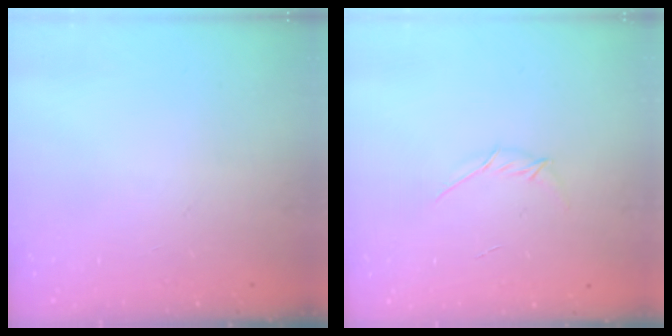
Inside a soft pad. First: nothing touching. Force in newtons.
{"total": 4.2, "press": 4.2, "slide": 0.8}